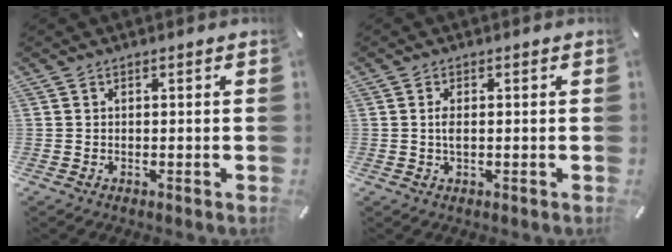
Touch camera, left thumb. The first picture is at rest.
{"total": 2.2, "force": [0.1, 0.8, 2.1], "torque": [-0.049, -0.003, -0.002]}